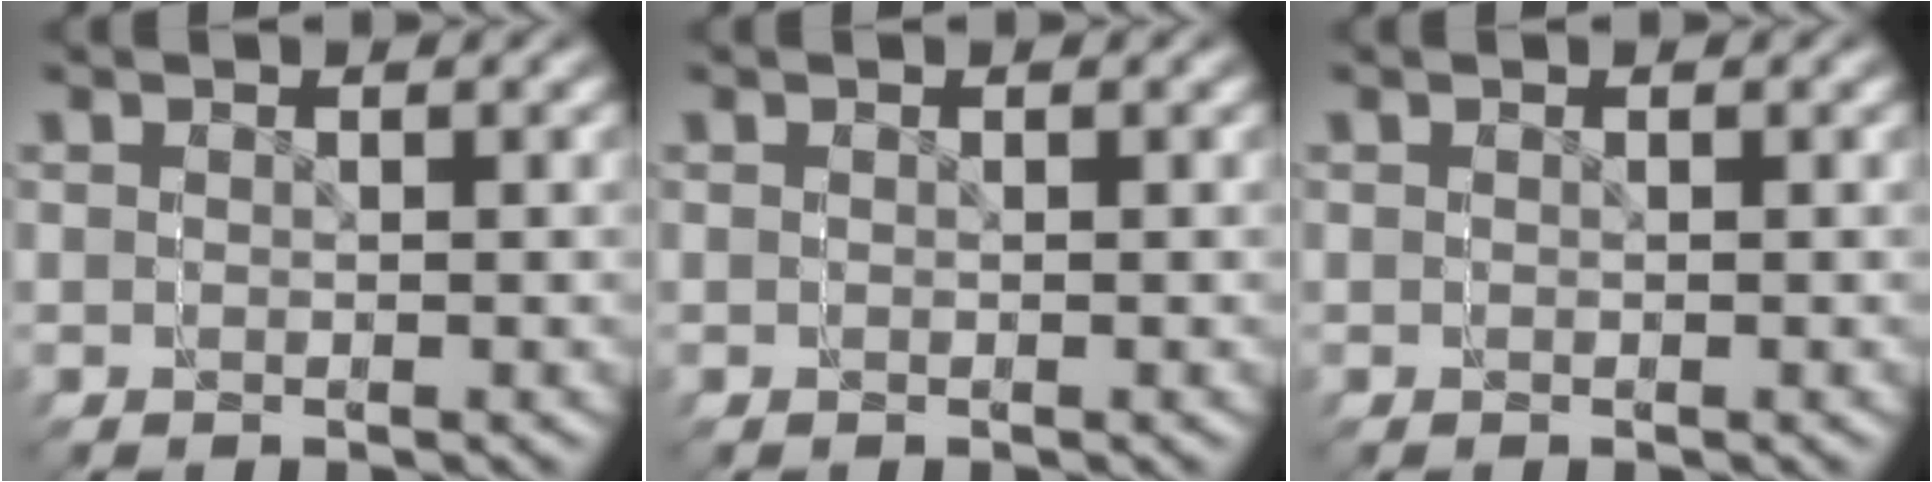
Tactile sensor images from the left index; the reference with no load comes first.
{"total": 0.0}
{"total": 0.0}